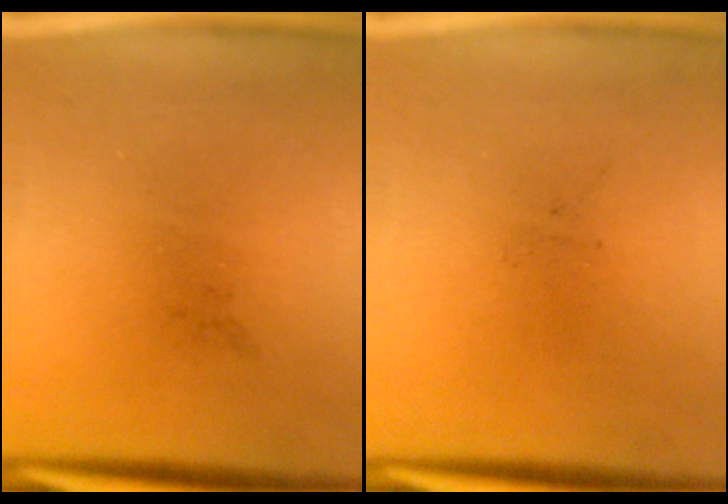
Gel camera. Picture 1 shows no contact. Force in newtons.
{"total": 0.0}